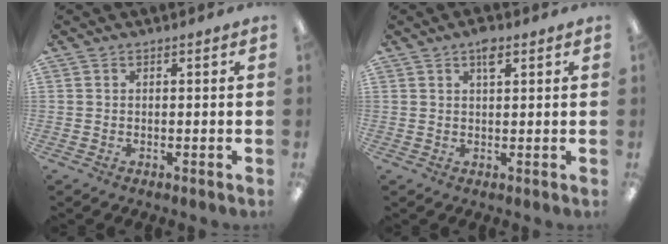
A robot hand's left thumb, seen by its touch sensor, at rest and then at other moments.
{"total": 3.5, "force": [2.1, 1.3, 2.5], "torque": [-0.039, -0.002, 0.033]}